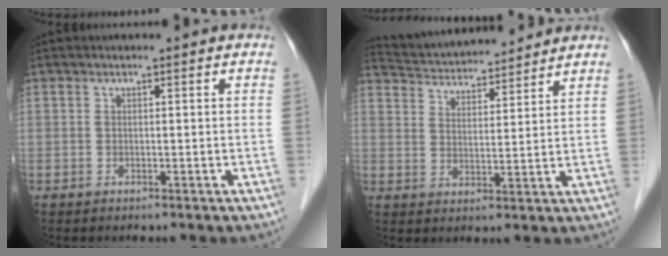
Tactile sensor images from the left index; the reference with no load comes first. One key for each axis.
{"total": 12.6, "fx": 12.0, "fy": 1.6, "fz": 3.3, "tx": -0.063, "ty": 0.022, "tz": 0.193}